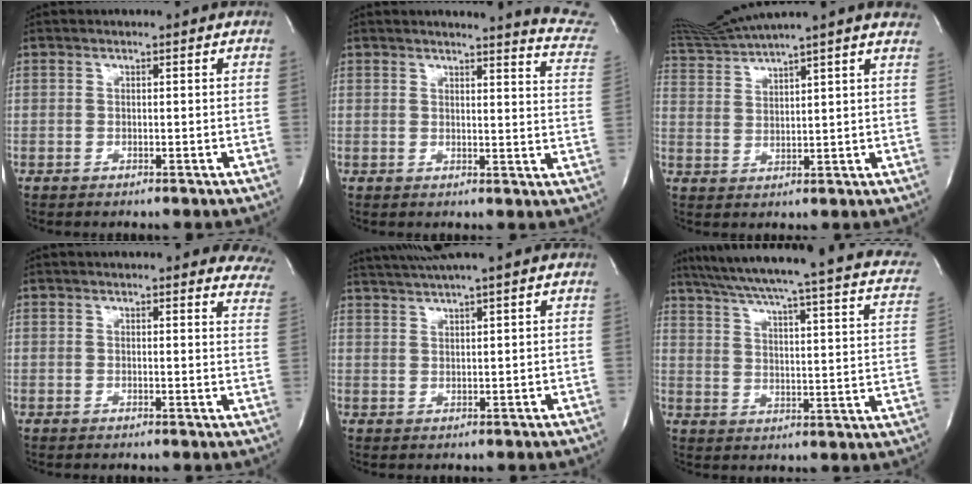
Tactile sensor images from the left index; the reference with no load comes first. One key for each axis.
{"total": 12.5, "fx": 12.2, "fy": 0.2, "fz": 2.7, "tx": -0.016, "ty": -0.103, "tz": 0.102}
{"total": 13.7, "fx": 12.6, "fy": -1.7, "fz": 5.2, "tx": -0.097, "ty": -0.013, "tz": 0.190}
{"total": 15.5, "fx": 14.4, "fy": 3.5, "fz": 4.3, "tx": -0.028, "ty": -0.041, "tz": 0.134}
{"total": 5.6, "fx": 4.8, "fy": -1.6, "fz": 2.5, "tx": -0.046, "ty": 0.015, "tz": 0.084}
{"total": 25.4, "fx": 19.2, "fy": 3.5, "fz": 16.2, "tx": -0.241, "ty": -0.015, "tz": 0.229}